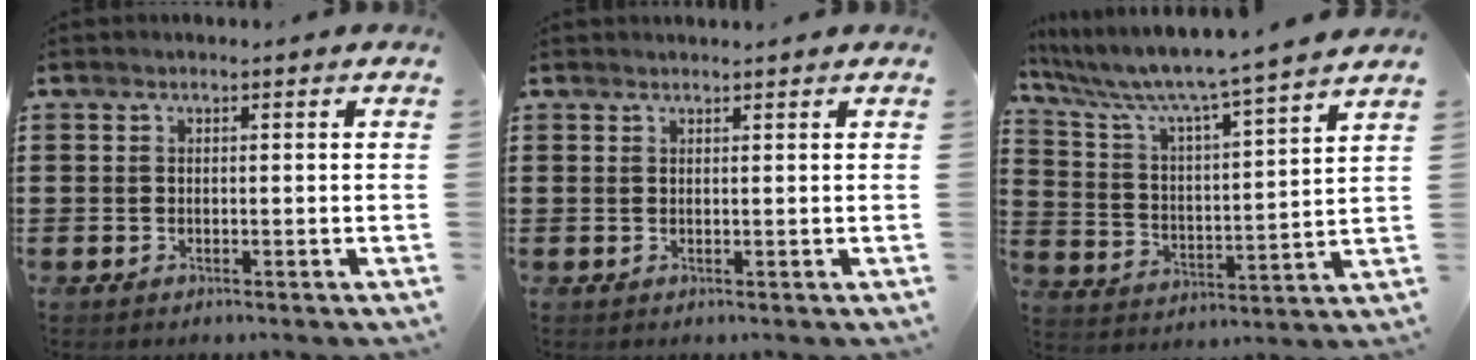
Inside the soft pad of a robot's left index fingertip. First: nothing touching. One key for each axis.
{"total": 0.9, "fx": 0.9, "fy": -0.1, "fz": 0.2, "tx": -0.004, "ty": -0.003, "tz": 0.018}
{"total": 6.2, "fx": 5.5, "fy": -0.6, "fz": 2.8, "tx": -0.082, "ty": -0.050, "tz": 0.083}